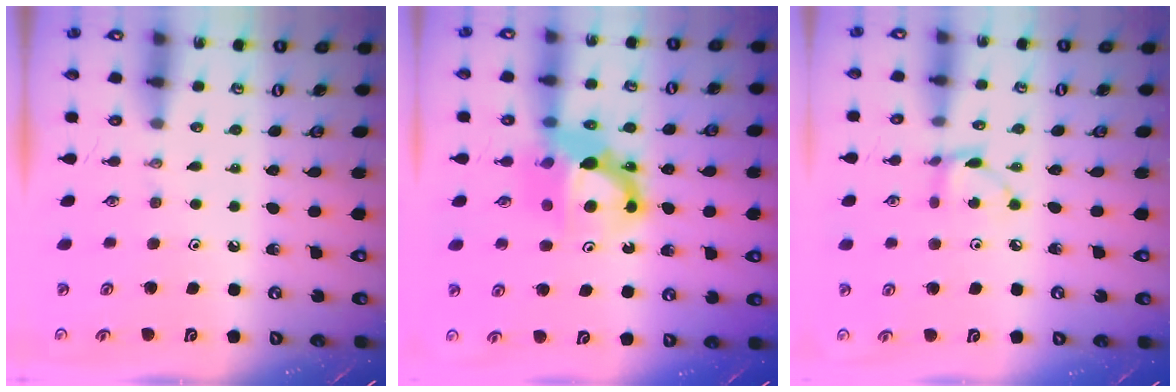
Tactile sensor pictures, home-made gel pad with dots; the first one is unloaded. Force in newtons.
{"total": 11.5, "press": 11.5, "slide": 1.4}
{"total": 4.3, "press": 4.3, "slide": 0.2}